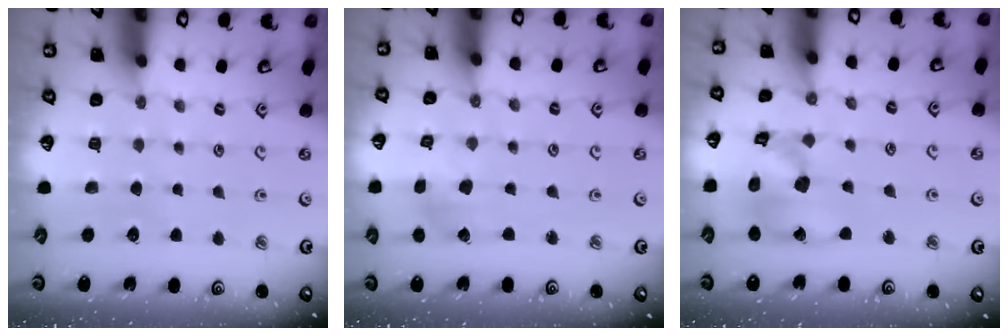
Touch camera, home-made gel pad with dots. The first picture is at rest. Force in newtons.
{"total": 2.2, "press": 2.2, "slide": 0.4}
{"total": 15.2, "press": 15.1, "slide": 2.0}